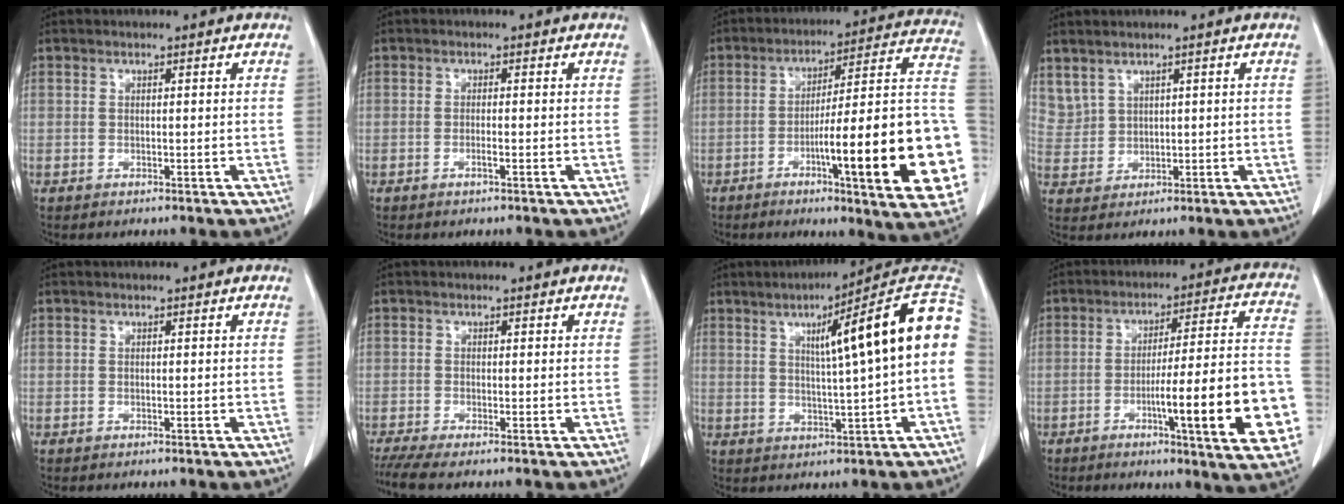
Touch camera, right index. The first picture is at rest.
{"total": 1.1, "force": [-0.5, 0.0, 1.0], "torque": [-0.021, 0.000, -0.010]}
{"total": 24.4, "force": [-6.4, 1.4, 23.5], "torque": [-0.225, 0.007, -0.090]}
{"total": 4.4, "force": [3.1, 2.9, 1.2], "torque": [-0.034, 0.009, 0.081]}
{"total": 0.0}
{"total": 3.4, "force": [-2.5, 0.2, 2.4], "torque": [-0.050, -0.007, -0.050]}
{"total": 16.0, "force": [3.4, -0.1, 15.6], "torque": [-0.207, 0.031, 0.038]}
{"total": 19.4, "force": [-5.9, 1.1, 18.4], "torque": [-0.193, 0.009, -0.076]}